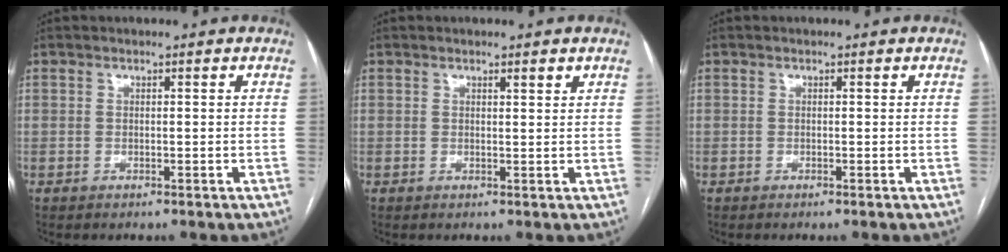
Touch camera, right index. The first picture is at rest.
{"total": 1.1, "force": [0.8, 0.1, 0.7], "torque": [-0.013, 0.000, 0.013]}
{"total": 0.0}